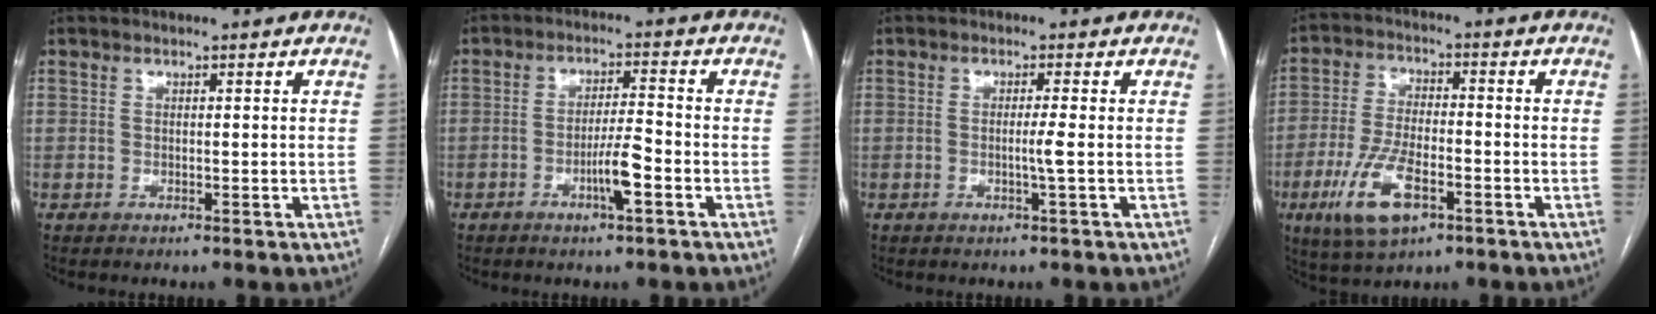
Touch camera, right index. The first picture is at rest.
{"total": 5.2, "force": [-2.2, 0.2, 4.6], "torque": [-0.086, 0.000, -0.039]}
{"total": 1.9, "force": [-0.3, -0.6, 1.8], "torque": [-0.032, 0.000, -0.006]}
{"total": 10.9, "force": [-4.9, 4.2, 8.8], "torque": [-0.189, -0.007, -0.084]}